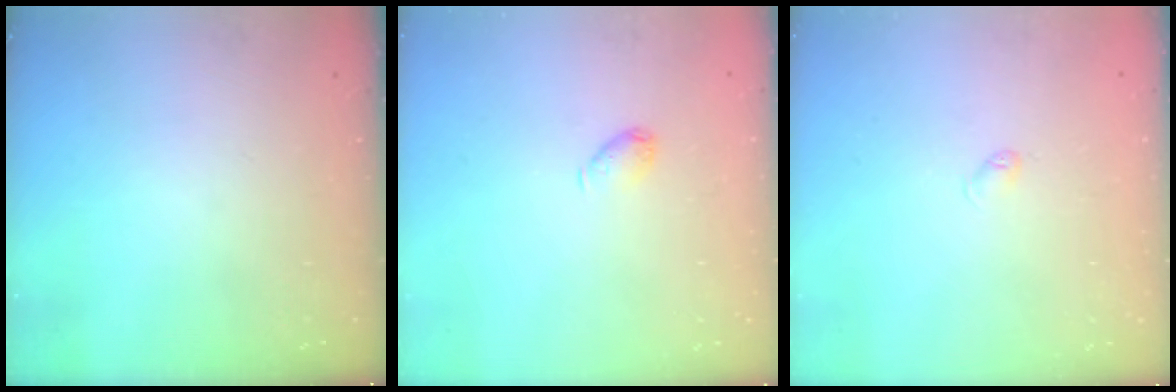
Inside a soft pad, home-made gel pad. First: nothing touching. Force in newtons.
{"total": 5.1, "press": 5.0, "slide": 0.9}
{"total": 2.6, "press": 2.6, "slide": 0.4}